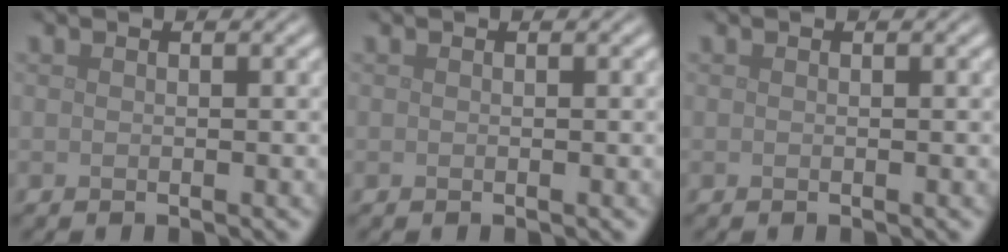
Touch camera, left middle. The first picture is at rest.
{"total": 0.0}
{"total": 0.0}